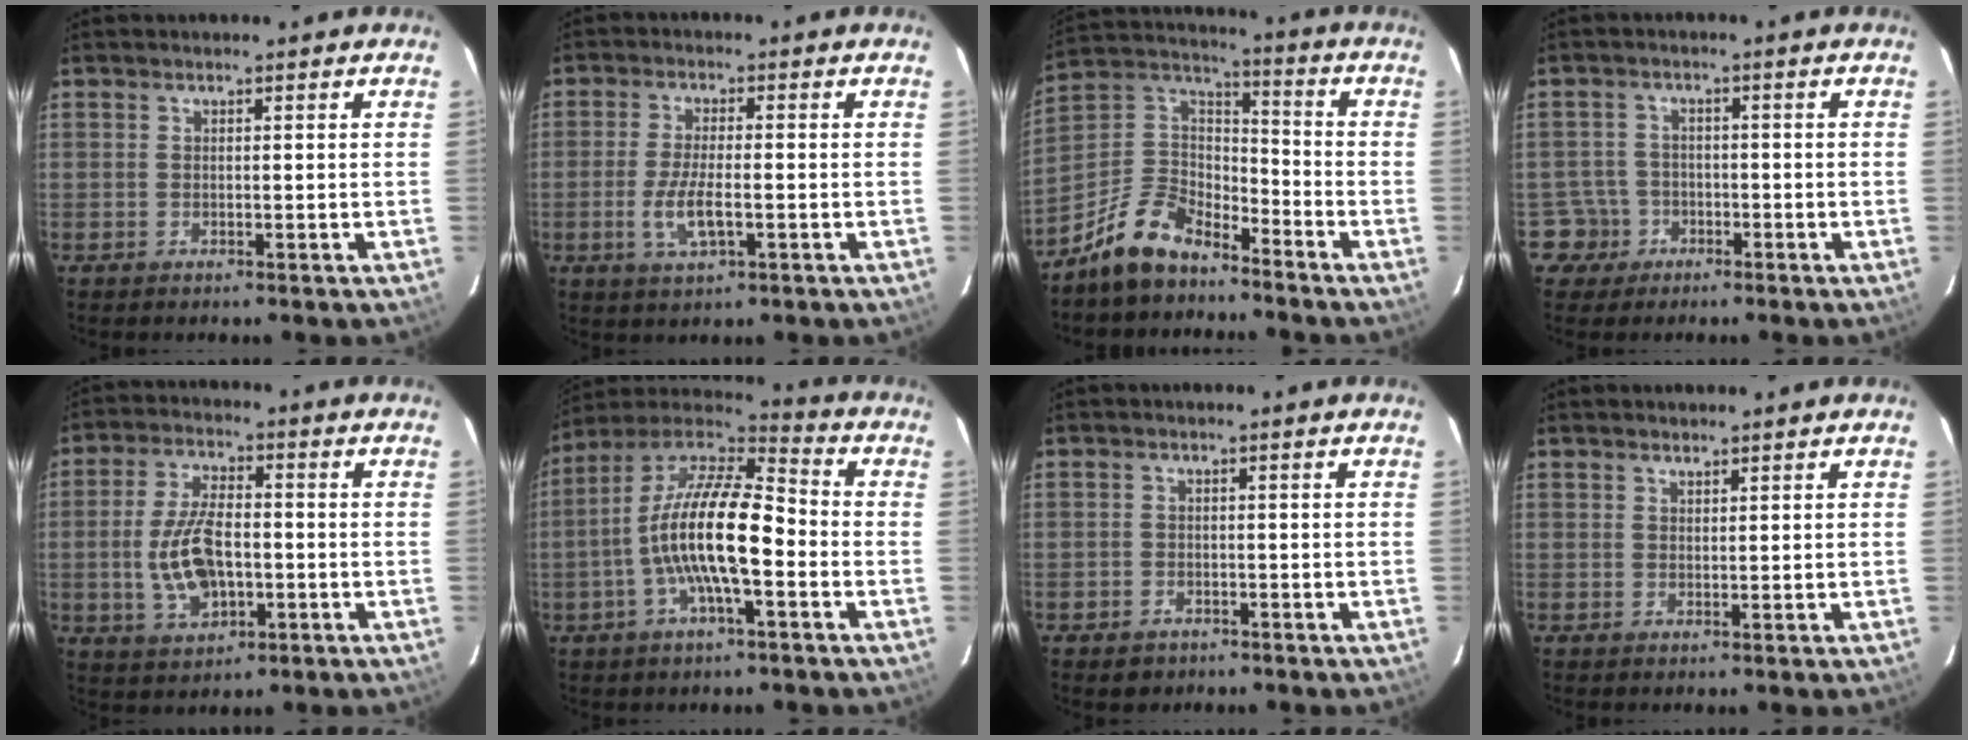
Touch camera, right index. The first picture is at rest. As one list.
[{"total": 6.5, "force": [-2.0, 2.0, 5.9], "torque": [-0.119, -0.010, -0.036]}, {"total": 12.4, "force": [-9.5, 5.6, 5.7], "torque": [-0.137, 0.035, -0.179]}, {"total": 4.7, "force": [-2.1, 4.1, -0.3], "torque": [0.000, 0.022, -0.039]}, {"total": 11.1, "force": [-1.9, 5.7, 9.3], "torque": [-0.191, 0.001, -0.027]}, {"total": 16.2, "force": [-3.7, 4.4, 15.1], "torque": [-0.281, 0.000, -0.076]}, {"total": 2.9, "force": [-1.8, 2.2, 0.5], "torque": [-0.019, 0.003, -0.026]}, {"total": 0.9, "force": [0.9, 0.4, 0.2], "torque": [-0.004, 0.002, 0.016]}]